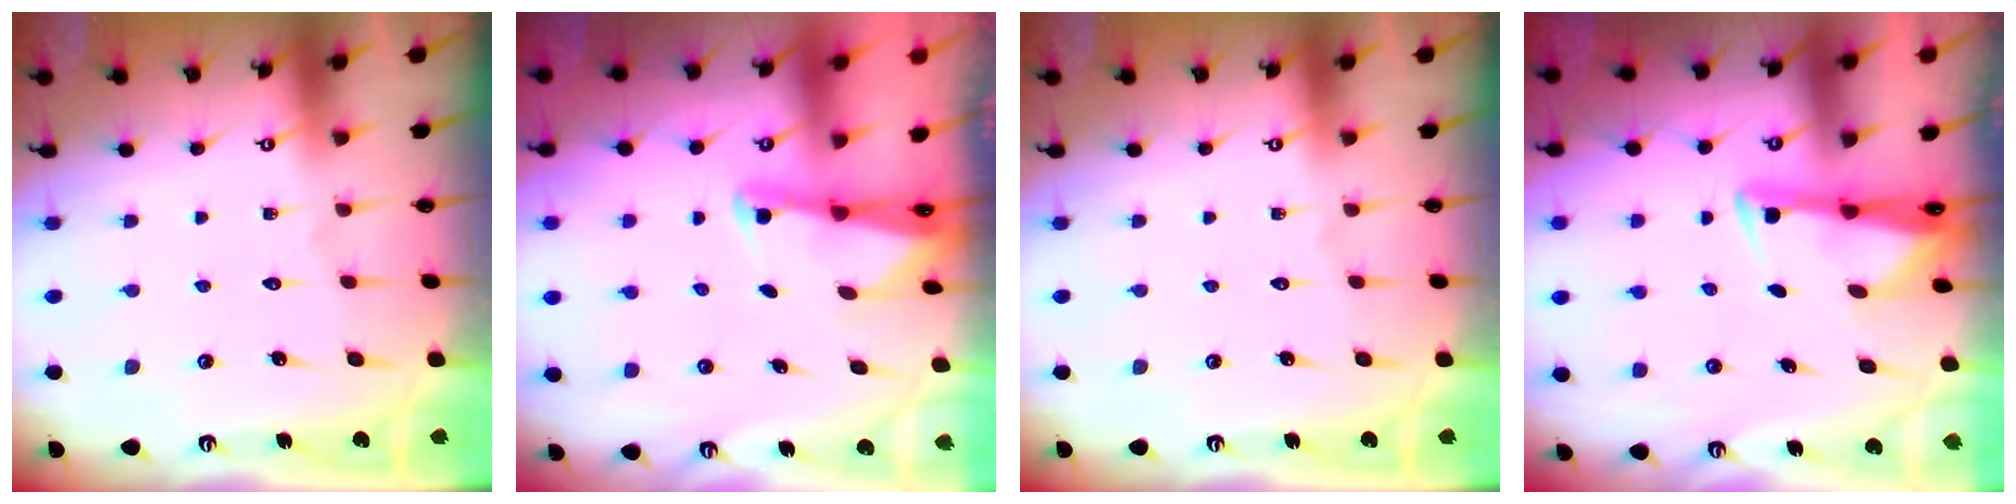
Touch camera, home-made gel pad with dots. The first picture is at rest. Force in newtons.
{"total": 1.6, "press": 1.6, "slide": 0.3}
{"total": 0.0}
{"total": 3.2, "press": 3.1, "slide": 0.8}